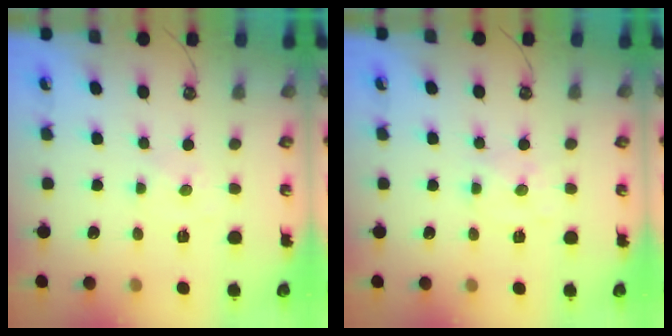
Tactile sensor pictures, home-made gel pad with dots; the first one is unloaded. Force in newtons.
{"total": 2.1, "press": 2.0, "slide": 0.4}